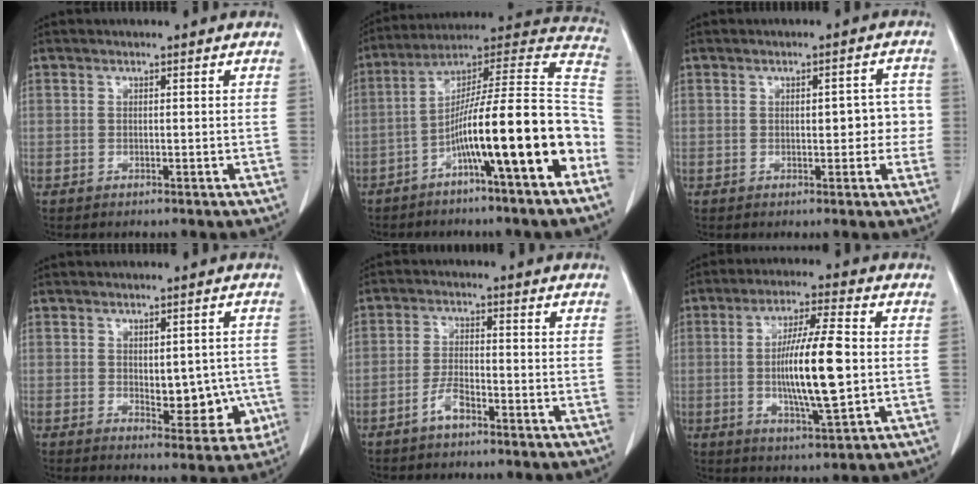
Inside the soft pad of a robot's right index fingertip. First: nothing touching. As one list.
[{"total": 19.9, "force": [-7.5, 0.4, 18.4], "torque": [-0.254, 0.023, -0.127]}, {"total": 4.9, "force": [0.0, 2.4, 4.3], "torque": [-0.043, 0.019, 0.000]}, {"total": 7.5, "force": [-0.9, 4.0, 6.3], "torque": [-0.064, 0.003, 0.001]}, {"total": 3.4, "force": [-2.3, 0.8, 2.3], "torque": [-0.047, 0.004, -0.047]}, {"total": 12.5, "force": [-0.5, 1.3, 12.4], "torque": [-0.224, -0.007, -0.009]}]